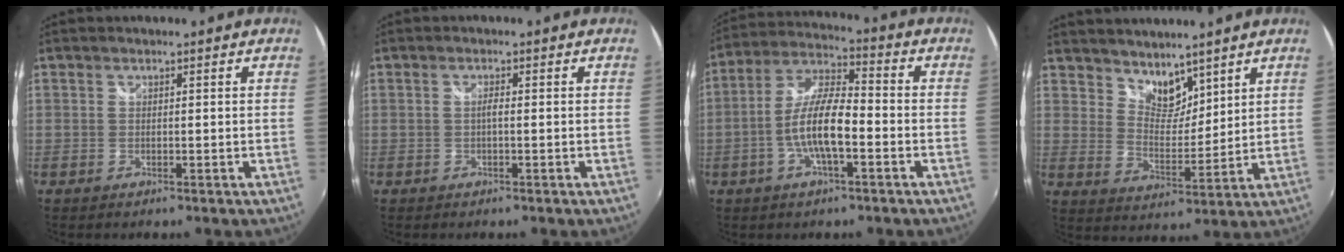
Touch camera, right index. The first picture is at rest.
{"total": 1.0, "force": [-0.3, 0.1, 1.0], "torque": [-0.018, 0.004, -0.007]}
{"total": 10.5, "force": [-3.3, 2.9, 9.5], "torque": [-0.199, 0.006, -0.062]}
{"total": 7.3, "force": [6.0, 3.4, 2.4], "torque": [-0.026, 0.001, 0.109]}